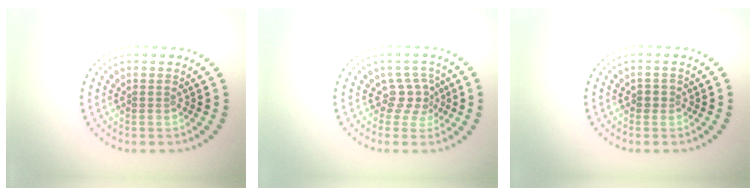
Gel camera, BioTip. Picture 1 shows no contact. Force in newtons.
{"total": 2.3, "press": 1.5, "slide": 1.7}
{"total": 1.0, "press": 0.8, "slide": 0.5}